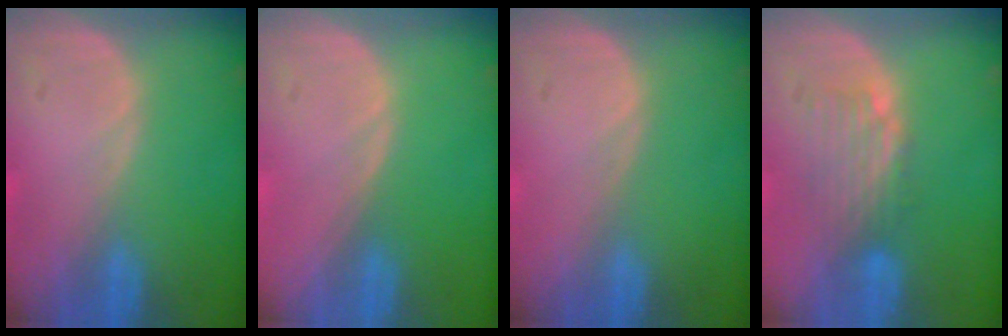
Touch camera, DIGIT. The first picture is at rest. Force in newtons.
{"total": 0.0}
{"total": 0.0}
{"total": 4.7, "press": 4.0, "slide": 2.5}